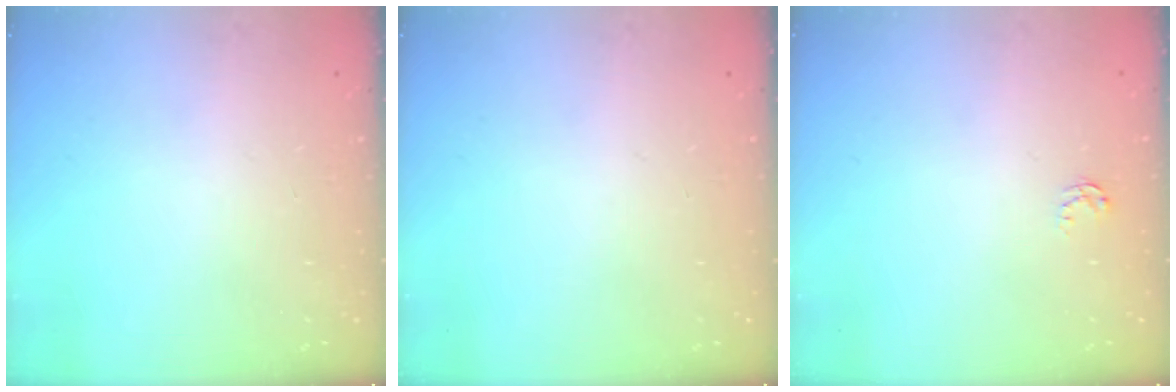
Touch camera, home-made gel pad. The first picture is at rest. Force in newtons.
{"total": 0.0}
{"total": 2.6, "press": 2.6, "slide": 0.3}